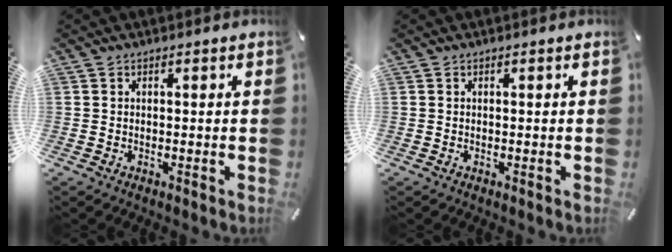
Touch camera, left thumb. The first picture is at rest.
{"total": 0.0}